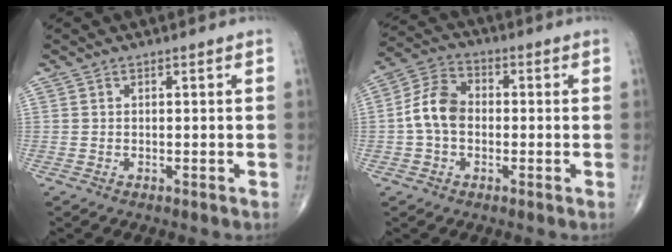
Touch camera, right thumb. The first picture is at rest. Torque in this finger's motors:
{"motor_torque": [0.68, 1.89, 0.86, -0.20, 0.08]}